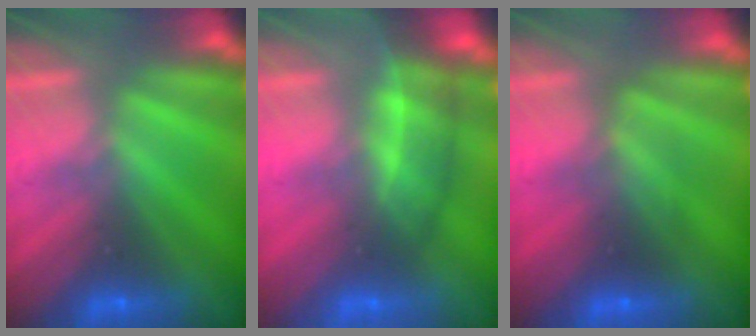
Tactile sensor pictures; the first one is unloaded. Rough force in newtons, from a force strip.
{"total": 3.3}
{"total": 2.6}